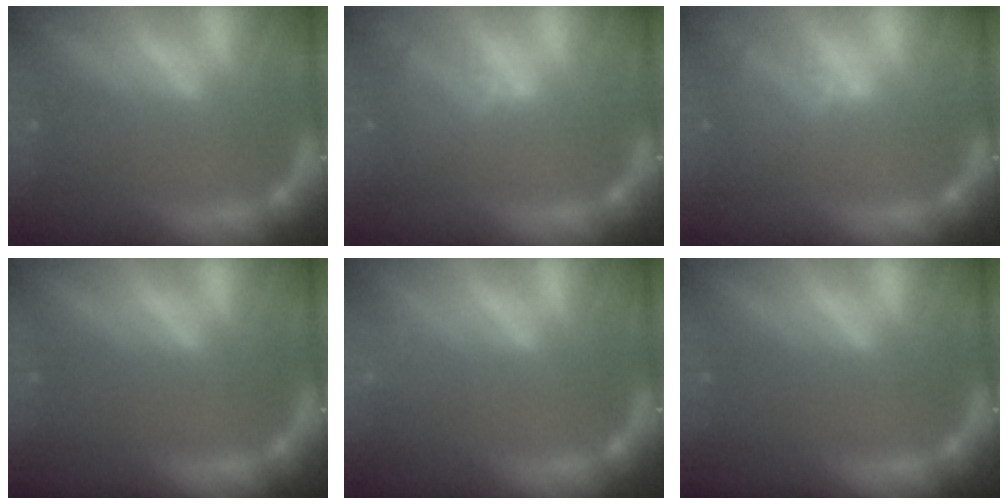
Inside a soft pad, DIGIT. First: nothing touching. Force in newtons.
{"total": 2.9}
{"total": 2.9}
{"total": 0.0}
{"total": 2.4}
{"total": 0.0}